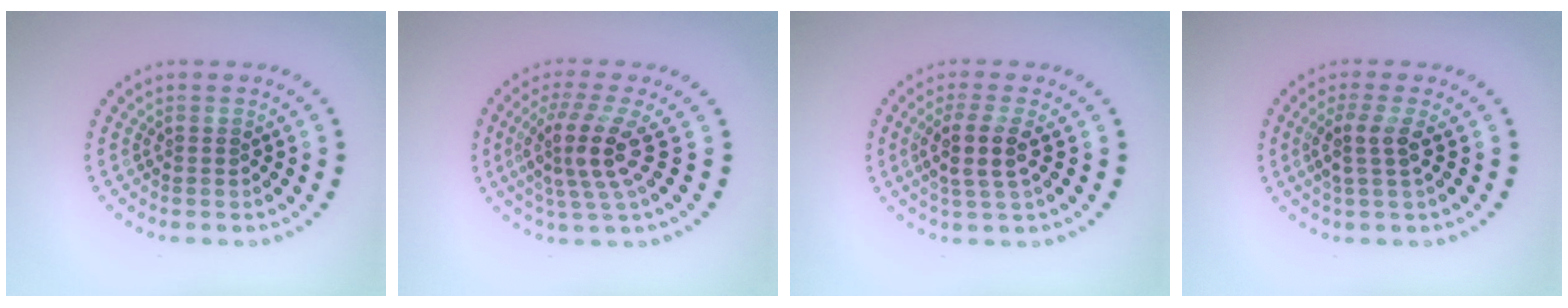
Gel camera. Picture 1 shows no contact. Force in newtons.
{"total": 4.4, "press": 3.3, "slide": 2.9}
{"total": 3.0, "press": 2.6, "slide": 1.6}
{"total": 2.5, "press": 2.0, "slide": 1.6}